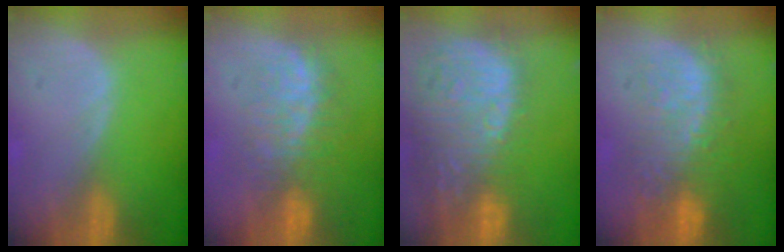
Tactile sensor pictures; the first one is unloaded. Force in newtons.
{"total": 7.8, "press": 7.4, "slide": 2.4}
{"total": 15.8, "press": 12.9, "slide": 9.1}
{"total": 11.1, "press": 9.7, "slide": 5.5}